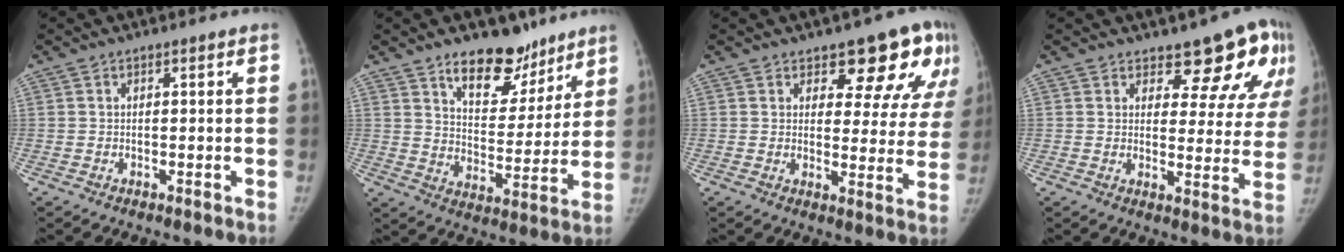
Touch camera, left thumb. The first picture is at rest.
{"total": 13.7, "force": [9.9, 7.1, 6.3], "torque": [-0.046, -0.068, 0.162]}
{"total": 12.7, "force": [8.6, 6.1, 7.1], "torque": [-0.026, -0.047, 0.093]}
{"total": 11.7, "force": [8.3, 5.4, 6.2], "torque": [-0.022, -0.053, 0.088]}